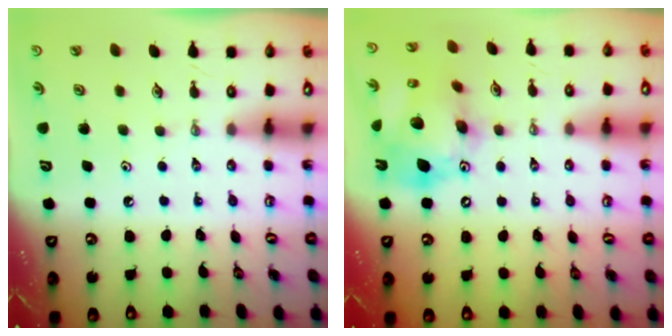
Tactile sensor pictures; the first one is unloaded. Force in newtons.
{"total": 19.3, "press": 19.0, "slide": 3.2}